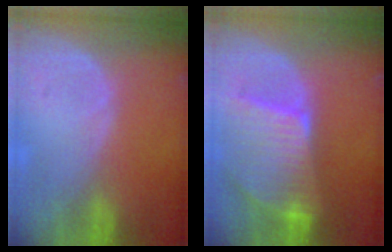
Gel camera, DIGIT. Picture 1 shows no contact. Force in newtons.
{"total": 9.6, "press": 8.4, "slide": 4.6}